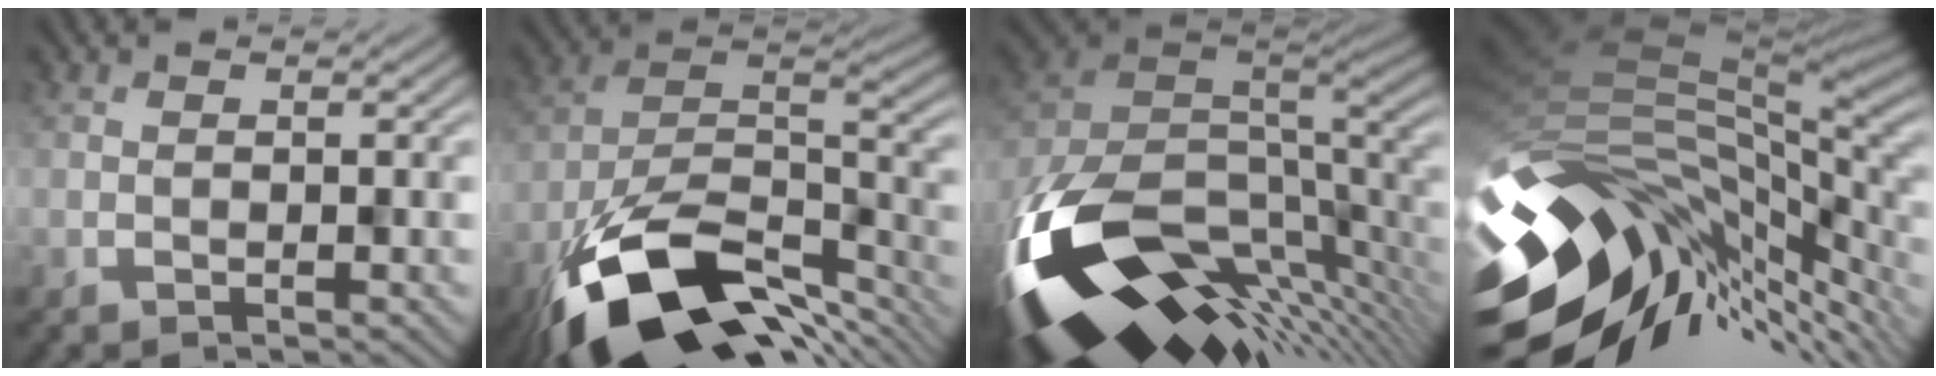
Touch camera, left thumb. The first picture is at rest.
{"total": 16.2, "force": [-9.8, 7.3, 10.6], "torque": [-0.214, -0.047, -0.153]}
{"total": 15.9, "force": [-6.1, 7.8, 12.4], "torque": [-0.289, -0.042, -0.085]}
{"total": 13.9, "force": [-2.8, 8.6, 10.5], "torque": [-0.204, -0.031, -0.037]}